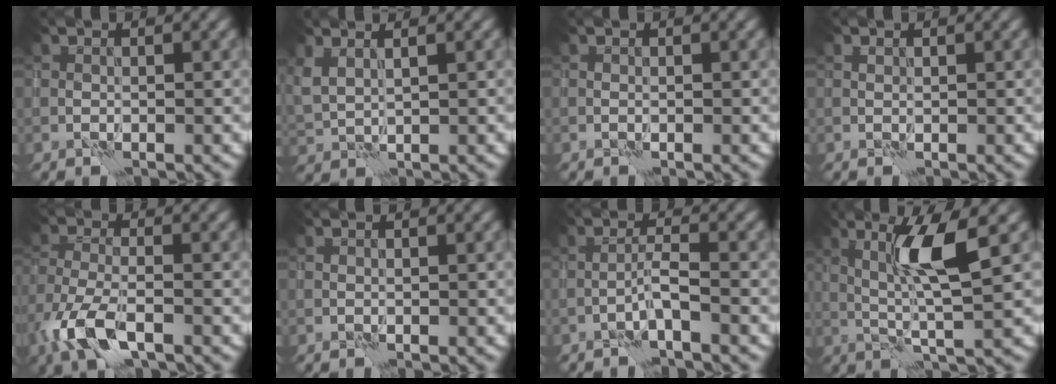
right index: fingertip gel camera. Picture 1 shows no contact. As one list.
[{"total": 2.1, "force": [1.5, 1.0, 1.0], "torque": [-0.028, 0.001, 0.039]}, {"total": 0.0}, {"total": 0.5, "force": [0.1, 0.5, 0.1], "torque": [0.001, 0.001, 0.002]}, {"total": 6.1, "force": [-3.6, 2.7, 4.1], "torque": [-0.088, -0.006, -0.079]}, {"total": 0.0}, {"total": 1.7, "force": [-1.1, -0.1, 1.3], "torque": [-0.021, 0.013, -0.026]}, {"total": 4.8, "force": [1.5, 0.2, 4.5], "torque": [-0.089, 0.003, 0.034]}]